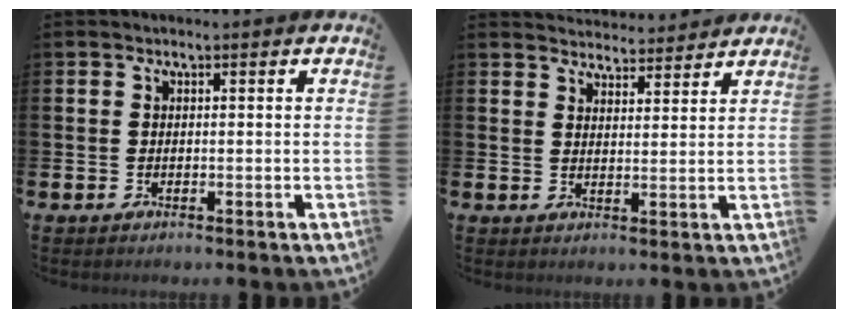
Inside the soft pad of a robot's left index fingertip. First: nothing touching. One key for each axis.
{"total": 4.0, "fx": 4.0, "fy": 0.7, "fz": -0.2, "tx": -0.006, "ty": -0.023, "tz": 0.072}